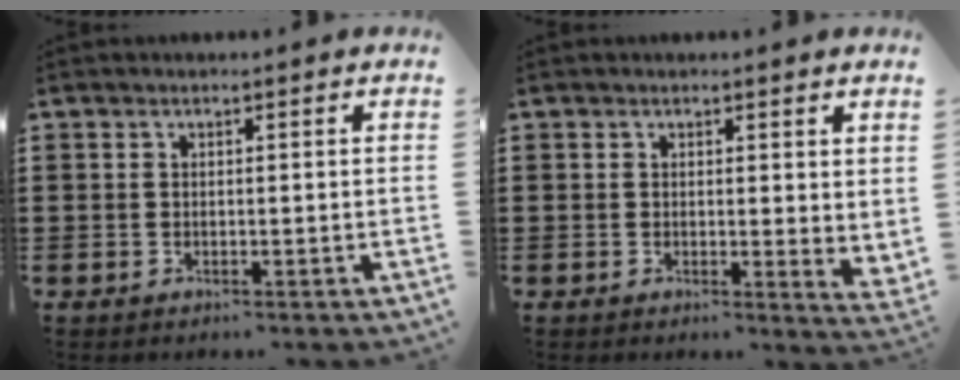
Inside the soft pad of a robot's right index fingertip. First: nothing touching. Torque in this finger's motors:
{"motor_torque": [-0.23, 0.46, 0.08, 0.01]}